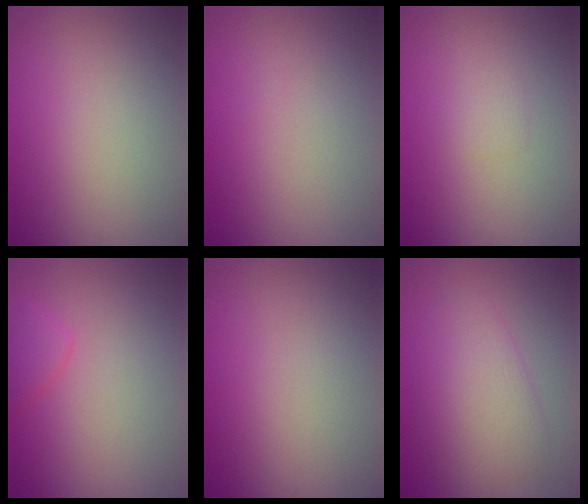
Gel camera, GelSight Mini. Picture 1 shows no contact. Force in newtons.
{"total": 0.0}
{"total": 0.9, "press": 0.9, "slide": 0.1}
{"total": 2.0, "press": 1.9, "slide": 0.0}
{"total": 0.0}
{"total": 4.6, "press": 4.6, "slide": 0.0}